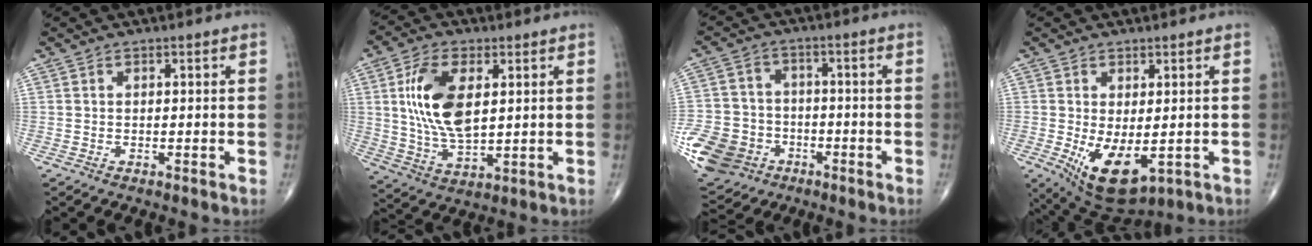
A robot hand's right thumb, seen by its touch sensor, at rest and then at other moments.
{"total": 13.7, "force": [3.0, 7.0, 11.4], "torque": [-0.215, -0.014, 0.063]}
{"total": 13.5, "force": [-6.0, 10.9, 5.3], "torque": [-0.096, 0.025, -0.101]}
{"total": 9.9, "force": [-2.0, 4.8, 8.4], "torque": [-0.130, -0.018, -0.012]}